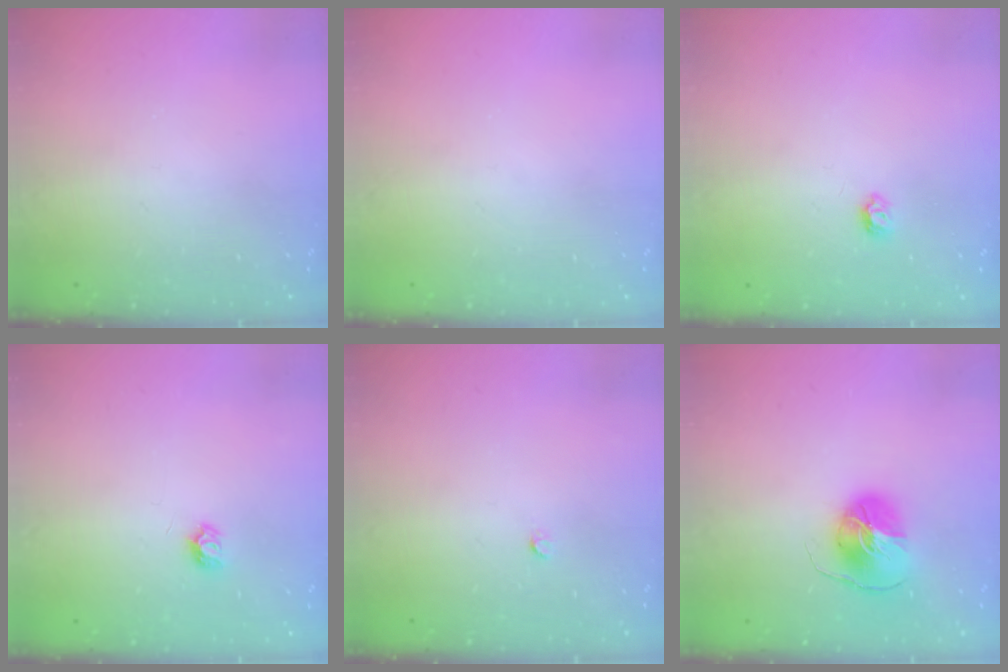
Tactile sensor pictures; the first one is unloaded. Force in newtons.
{"total": 0.0}
{"total": 3.9, "press": 3.9, "slide": 0.6}
{"total": 5.3, "press": 5.2, "slide": 0.4}
{"total": 2.2, "press": 2.2, "slide": 0.3}
{"total": 8.5, "press": 8.5, "slide": 0.2}